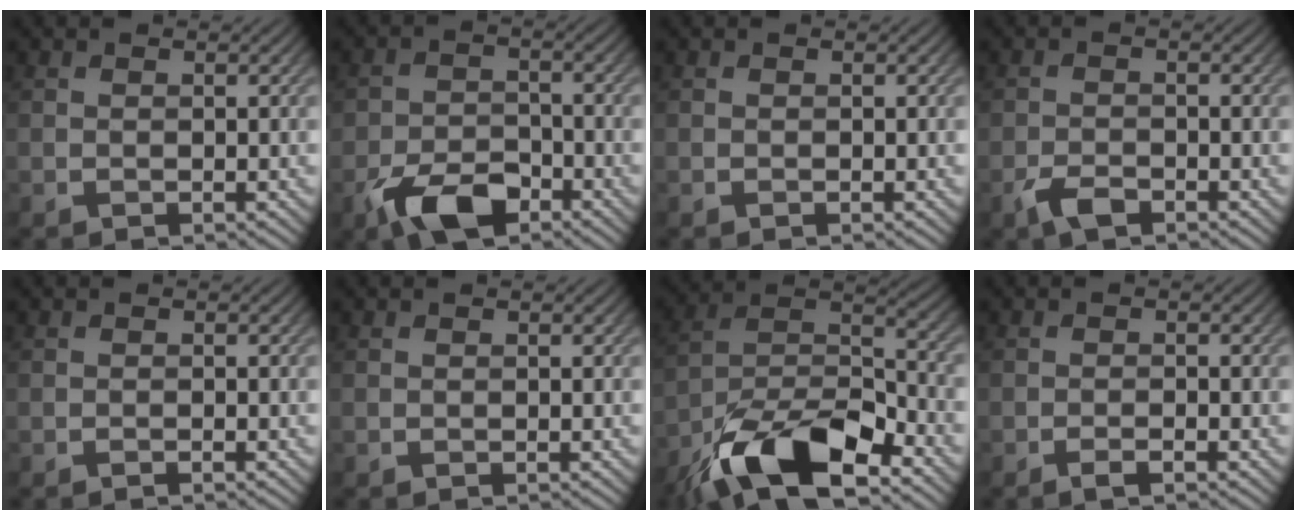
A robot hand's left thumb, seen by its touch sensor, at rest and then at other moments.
{"total": 7.1, "force": [-4.3, 3.8, 4.1], "torque": [-0.076, 0.000, -0.089]}
{"total": 0.0}
{"total": 2.7, "force": [-1.8, 1.2, 1.6], "torque": [-0.032, 0.000, -0.039]}
{"total": 0.8, "force": [-0.5, 0.0, 0.6], "torque": [-0.011, 0.001, -0.011]}
{"total": 0.0}
{"total": 16.1, "force": [-10.6, 6.1, 10.4], "torque": [-0.209, -0.014, -0.204]}
{"total": 1.7, "force": [-1.1, 0.2, 1.3], "torque": [-0.022, 0.005, -0.023]}